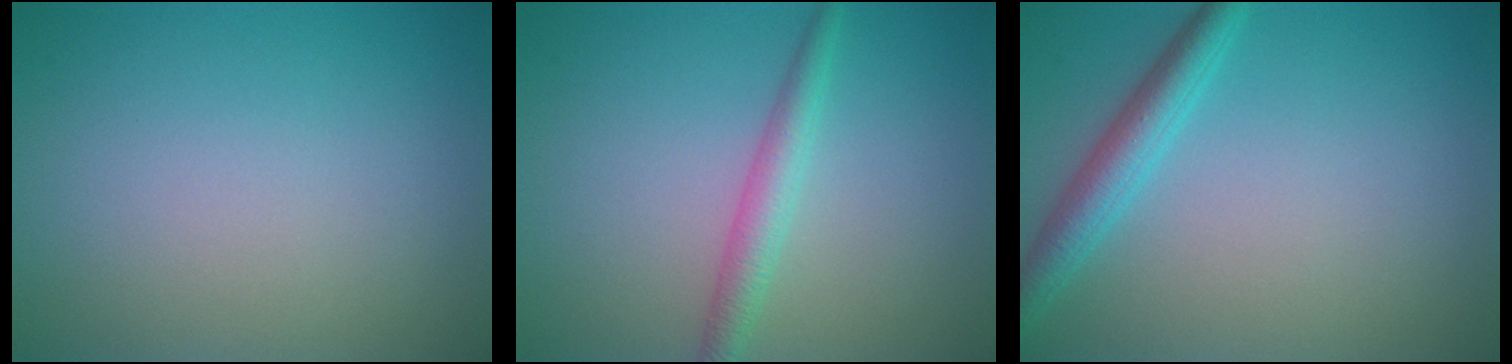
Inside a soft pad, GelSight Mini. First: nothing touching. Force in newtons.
{"total": 2.4, "press": 2.4, "slide": 0.0}
{"total": 3.2, "press": 3.2, "slide": 0.1}